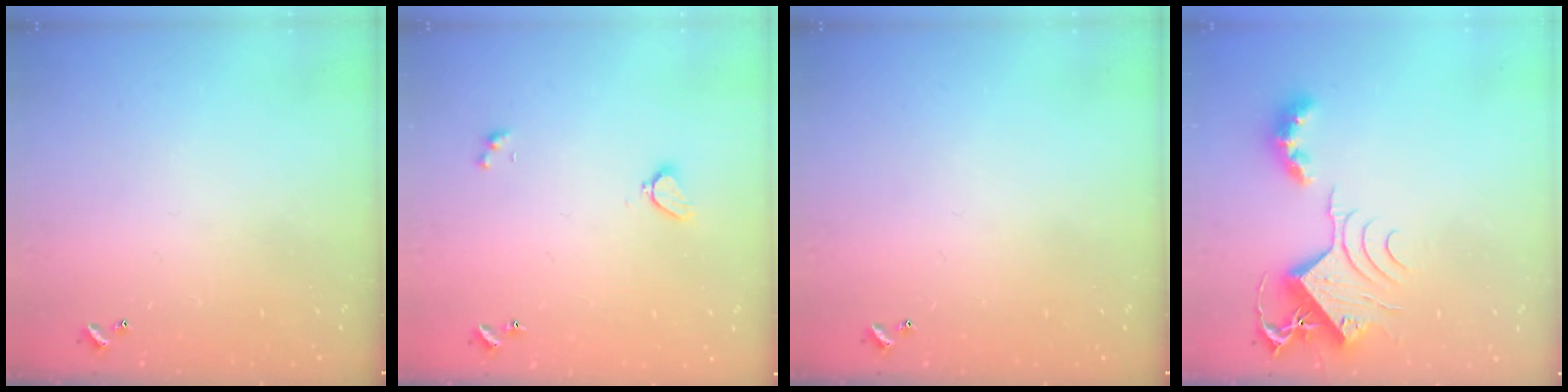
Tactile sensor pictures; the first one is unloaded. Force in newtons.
{"total": 2.1, "press": 2.0, "slide": 0.5}
{"total": 0.0}
{"total": 10.1, "press": 10.0, "slide": 1.5}